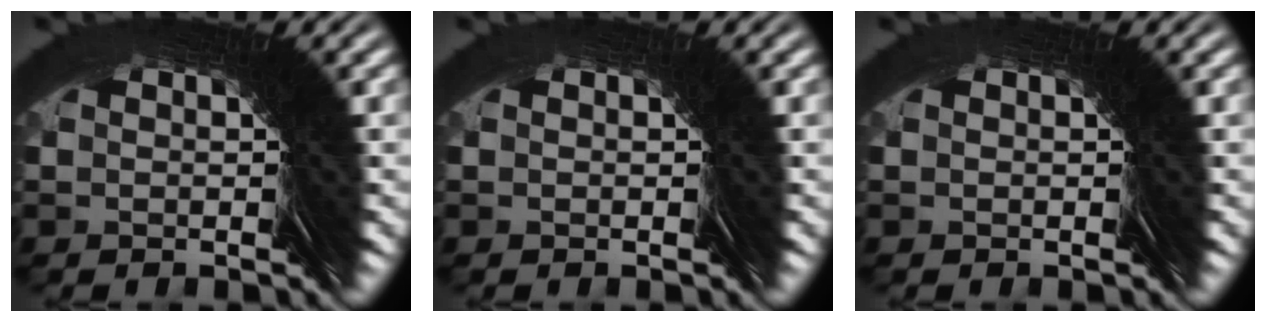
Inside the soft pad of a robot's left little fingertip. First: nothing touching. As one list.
[{"total": 0.0}, {"total": 0.0}]